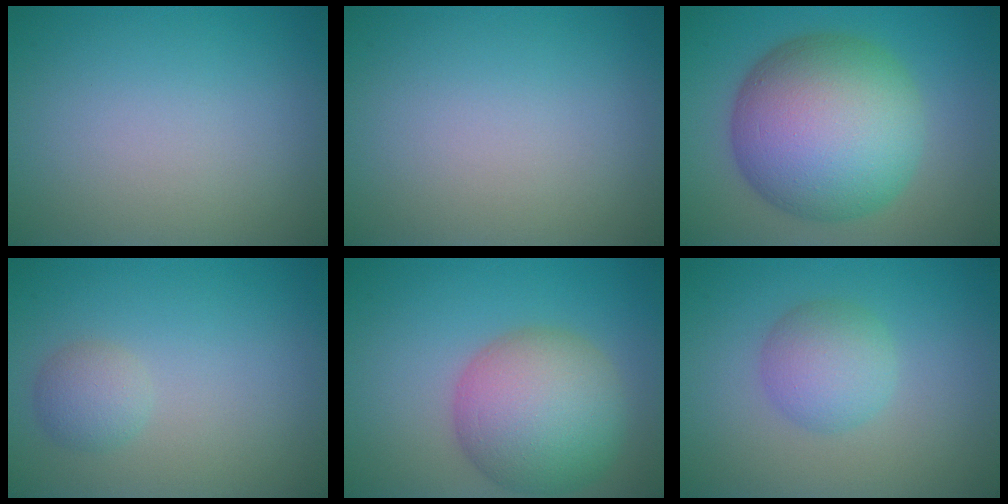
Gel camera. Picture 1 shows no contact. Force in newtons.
{"total": 0.0}
{"total": 13.9, "press": 13.9, "slide": 0.4}
{"total": 1.8, "press": 1.8, "slide": 0.0}
{"total": 8.7, "press": 8.7, "slide": 0.4}
{"total": 3.4, "press": 3.4, "slide": 0.1}